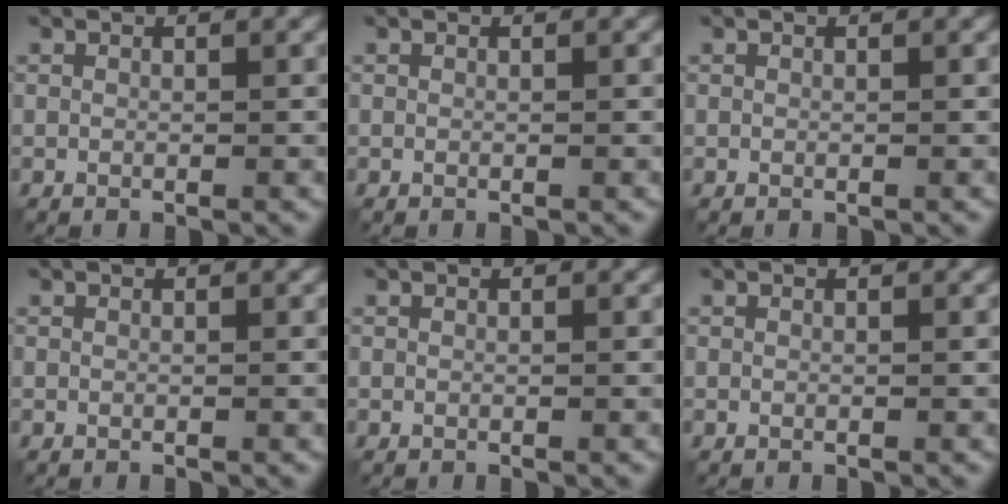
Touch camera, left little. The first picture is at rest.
{"total": 0.0}
{"total": 0.0}
{"total": 0.0}
{"total": 0.0}
{"total": 0.0}